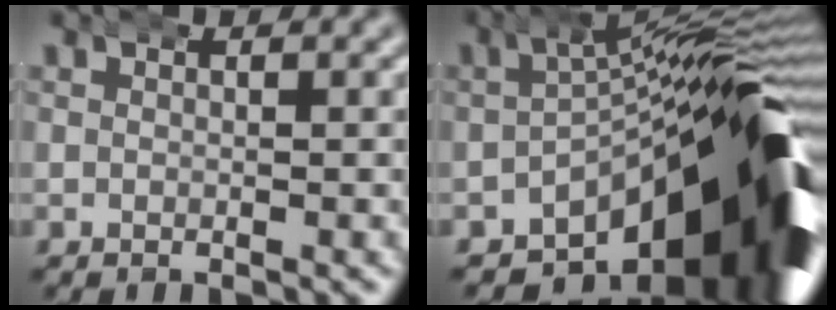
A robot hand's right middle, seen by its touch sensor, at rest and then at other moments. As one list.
[{"total": 20.4, "force": [-6.9, 9.2, 16.8], "torque": [-0.196, -0.017, -0.088]}]